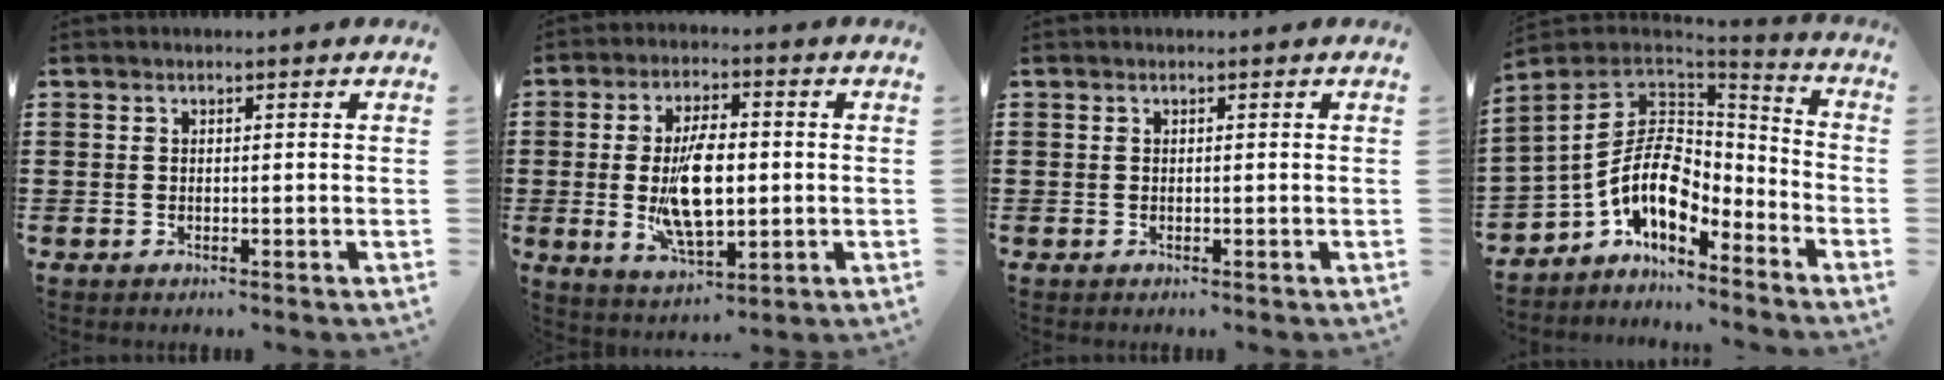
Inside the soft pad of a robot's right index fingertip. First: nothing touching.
{"total": 10.5, "force": [-0.5, 4.7, 9.4], "torque": [-0.183, -0.002, -0.010]}
{"total": 0.0}
{"total": 11.7, "force": [-3.0, 7.4, 8.5], "torque": [-0.210, -0.010, -0.064]}